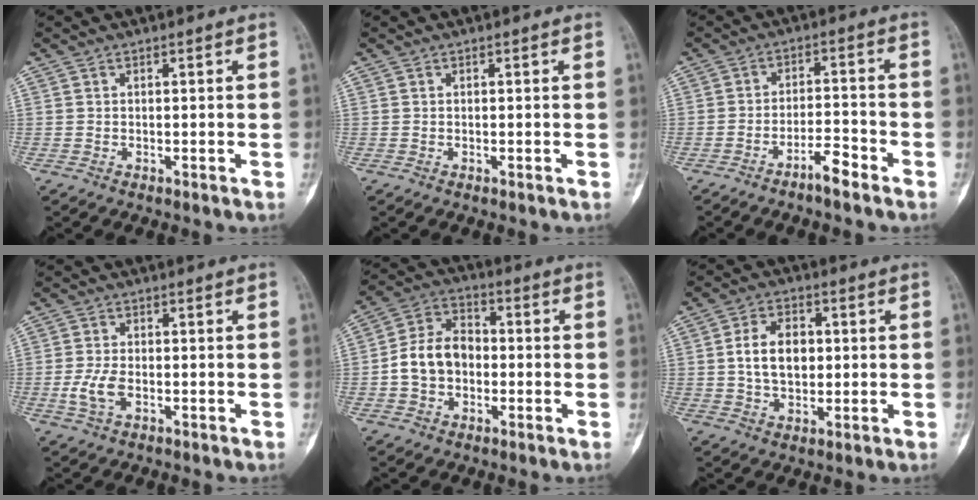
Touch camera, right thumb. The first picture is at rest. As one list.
[{"total": 0.0}, {"total": 4.8, "force": [-3.6, 0.9, 3.1], "torque": [-0.050, 0.032, -0.064]}, {"total": 4.4, "force": [-1.2, 2.3, 3.5], "torque": [-0.081, 0.004, -0.023]}, {"total": 10.5, "force": [-1.3, 7.9, 6.8], "torque": [-0.113, 0.035, -0.033]}, {"total": 8.8, "force": [0.7, 5.9, 6.5], "torque": [-0.093, 0.006, 0.012]}]